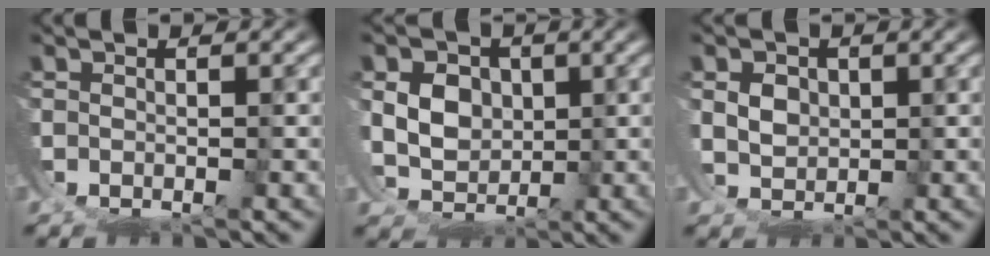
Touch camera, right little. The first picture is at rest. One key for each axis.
{"total": 7.3, "fx": -0.1, "fy": 6.0, "fz": 4.1, "tx": -0.082, "ty": -0.035, "tz": 0.005}
{"total": 2.9, "fx": 0.3, "fy": 2.3, "fz": 1.8, "tx": -0.039, "ty": -0.023, "tz": 0.018}